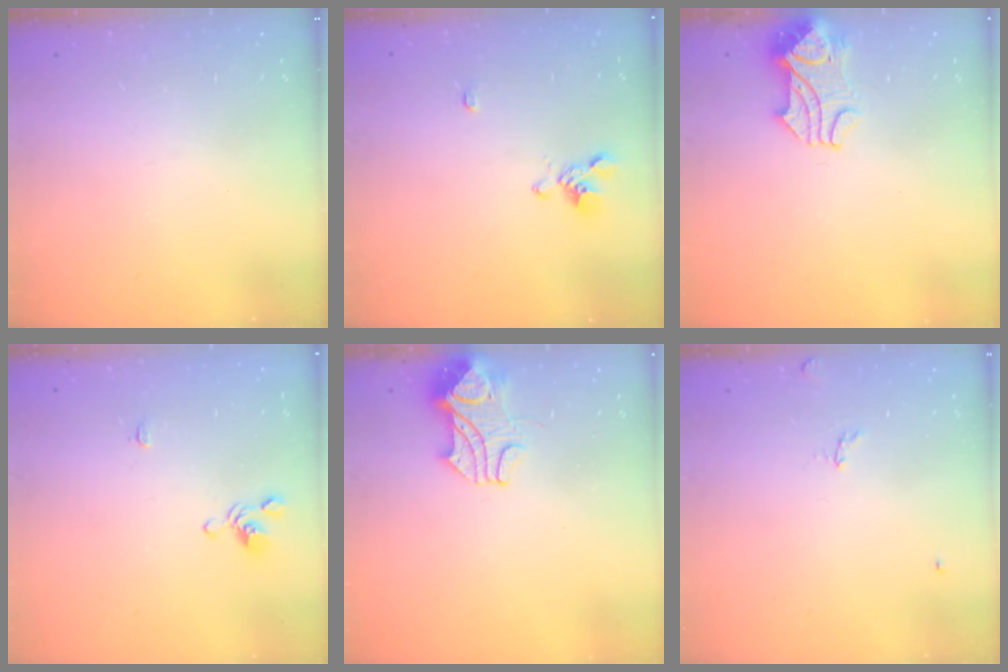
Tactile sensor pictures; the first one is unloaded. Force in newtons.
{"total": 1.6, "press": 1.3, "slide": 0.9}
{"total": 2.3, "press": 2.2, "slide": 0.5}
{"total": 1.0, "press": 0.9, "slide": 0.5}
{"total": 2.6, "press": 2.4, "slide": 1.0}
{"total": 2.8, "press": 2.8, "slide": 0.3}